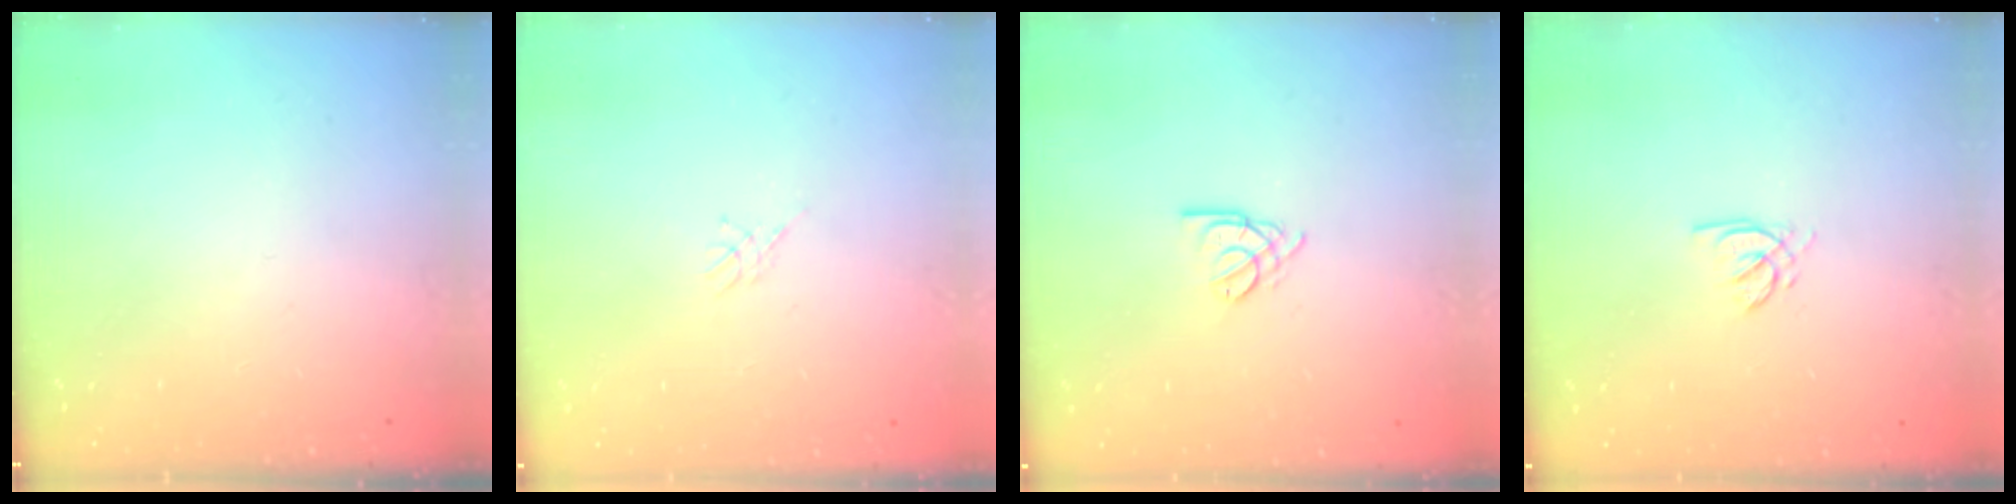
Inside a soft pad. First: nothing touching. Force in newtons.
{"total": 1.1, "press": 1.1, "slide": 0.3}
{"total": 2.3, "press": 2.3, "slide": 0.5}
{"total": 1.5, "press": 1.5, "slide": 0.2}